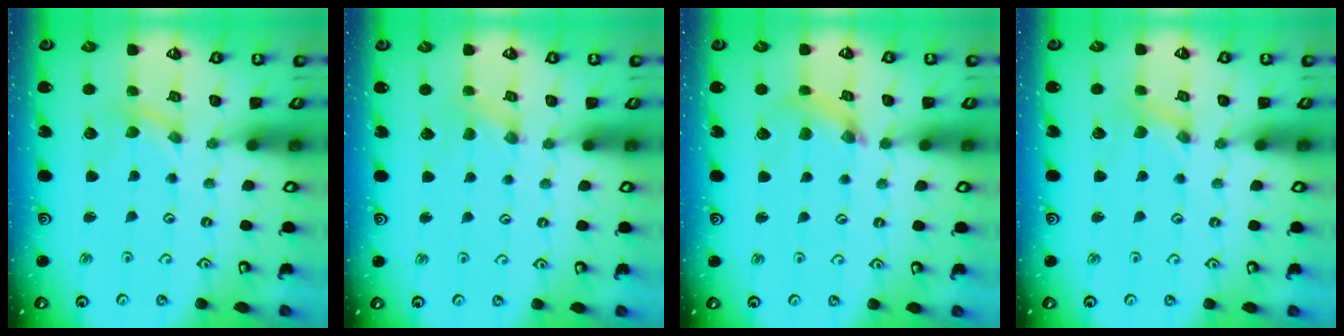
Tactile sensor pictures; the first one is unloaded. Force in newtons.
{"total": 0.0}
{"total": 4.2, "press": 4.2, "slide": 0.4}
{"total": 0.0}